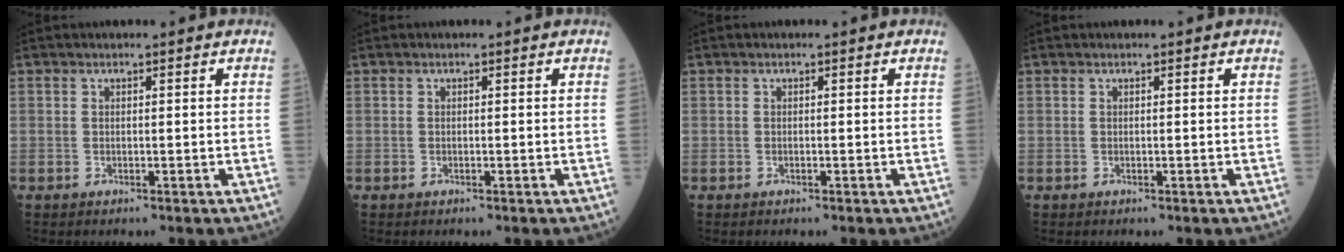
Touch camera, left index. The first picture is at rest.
{"total": 0.0}
{"total": 0.0}
{"total": 0.0}